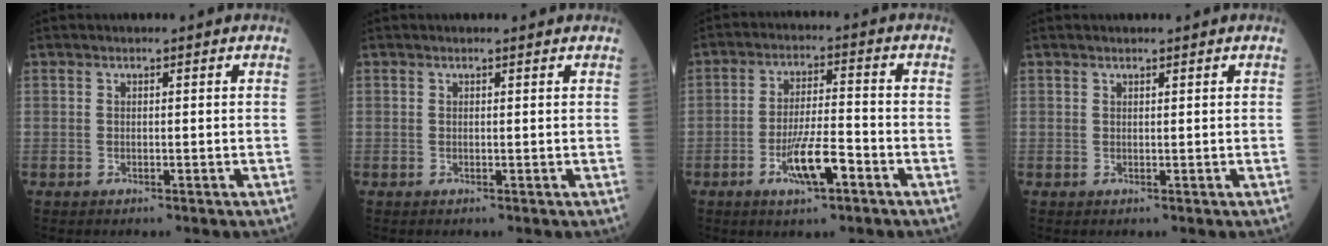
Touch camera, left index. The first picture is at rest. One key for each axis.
{"total": 0.8, "fx": 0.8, "fy": 0.2, "fz": 0.0, "tx": -0.009, "ty": 0.001, "tz": 0.012}
{"total": 7.3, "fx": -3.6, "fy": 1.5, "fz": 6.1, "tx": -0.121, "ty": -0.007, "tz": -0.063}
{"total": 0.9, "fx": 0.8, "fy": 0.2, "fz": 0.3, "tx": -0.010, "ty": 0.005, "tz": 0.015}